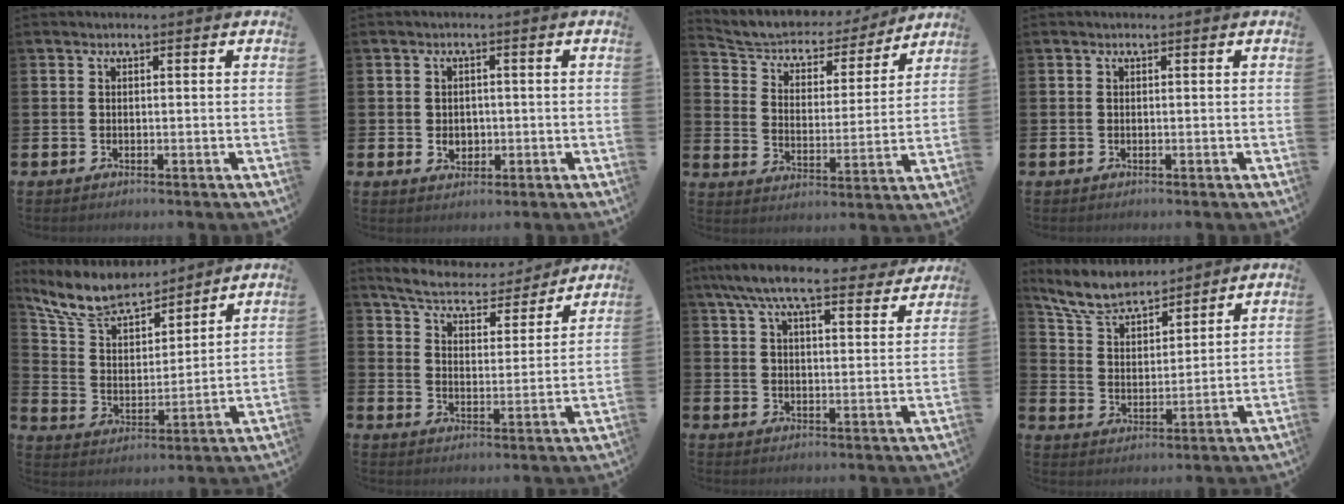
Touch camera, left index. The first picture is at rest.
{"total": 1.9, "force": [0.1, 1.7, 0.8], "torque": [-0.004, 0.002, -0.006]}
{"total": 5.7, "force": [5.2, 2.0, 1.1], "torque": [-0.049, -0.043, 0.084]}
{"total": 0.0}
{"total": 8.1, "force": [7.4, 2.3, 2.3], "torque": [-0.078, -0.041, 0.134]}
{"total": 6.3, "force": [6.1, 1.2, 1.2], "torque": [-0.053, -0.048, 0.103]}
{"total": 8.7, "force": [7.8, 1.7, 3.5], "torque": [-0.081, -0.037, 0.138]}
{"total": 7.2, "force": [6.7, 1.8, 2.0], "torque": [-0.066, -0.037, 0.120]}